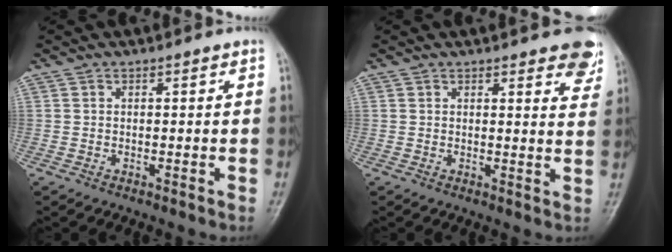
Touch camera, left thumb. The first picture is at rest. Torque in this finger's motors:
{"motor_torque": [3.65, 0.91, 0.27, -0.49, 0.03]}